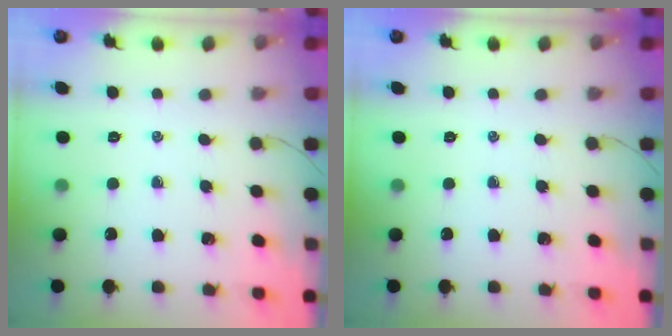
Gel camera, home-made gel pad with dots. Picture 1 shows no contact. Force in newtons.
{"total": 0.0}